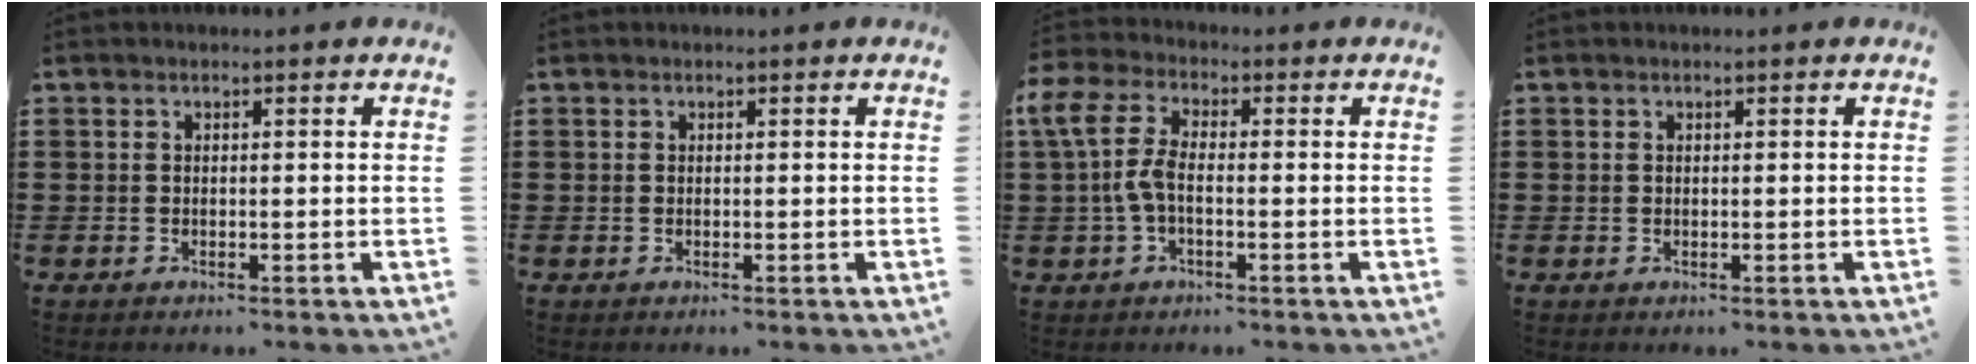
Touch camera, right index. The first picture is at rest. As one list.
[{"total": 0.0}, {"total": 6.7, "force": [-0.6, 3.4, 5.8], "torque": [-0.149, -0.003, -0.021]}, {"total": 0.0}]